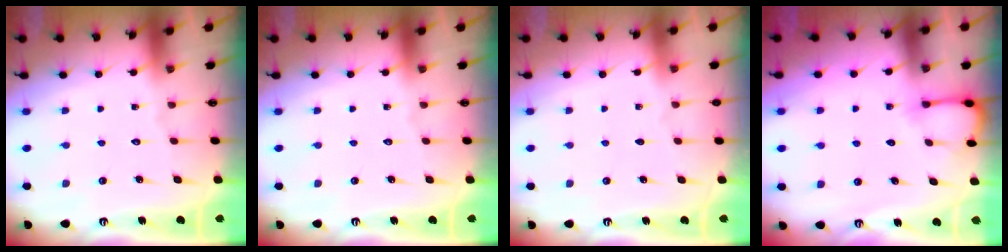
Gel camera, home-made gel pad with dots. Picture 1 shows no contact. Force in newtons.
{"total": 0.0}
{"total": 0.5, "press": 0.2, "slide": 0.5}
{"total": 4.8, "press": 4.8, "slide": 0.5}